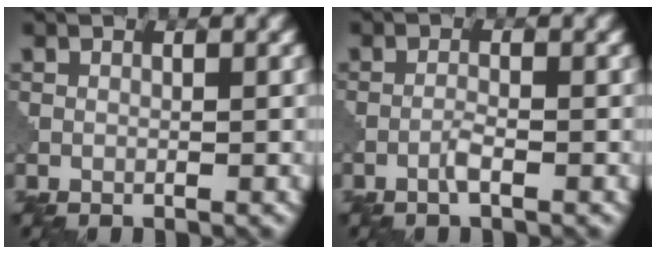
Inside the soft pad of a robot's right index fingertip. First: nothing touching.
{"total": 1.3, "force": [-0.7, 0.1, 1.0], "torque": [-0.020, 0.004, -0.017]}